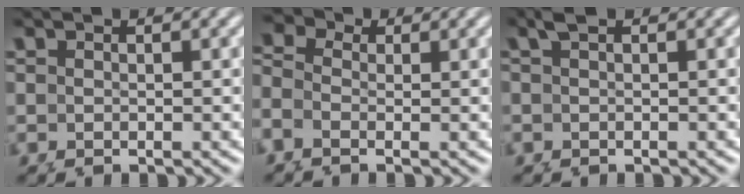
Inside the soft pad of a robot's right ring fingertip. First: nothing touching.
{"total": 4.5, "force": [1.0, 3.8, 2.2], "torque": [-0.052, 0.000, 0.003]}
{"total": 1.1, "force": [0.6, -0.5, 0.7], "torque": [-0.009, 0.007, 0.007]}